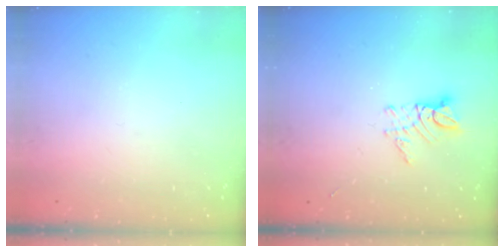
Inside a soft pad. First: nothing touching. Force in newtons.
{"total": 5.6, "press": 5.6, "slide": 0.3}